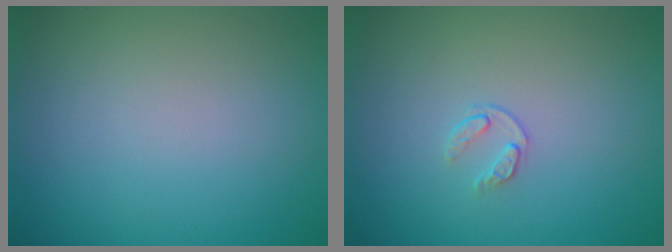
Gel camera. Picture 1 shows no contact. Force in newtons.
{"total": 0.9, "press": 0.5, "slide": 0.8}